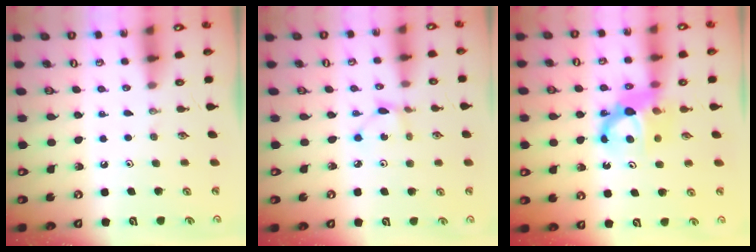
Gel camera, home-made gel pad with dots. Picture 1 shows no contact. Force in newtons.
{"total": 2.4, "press": 2.4, "slide": 0.3}
{"total": 9.1, "press": 9.1, "slide": 0.8}